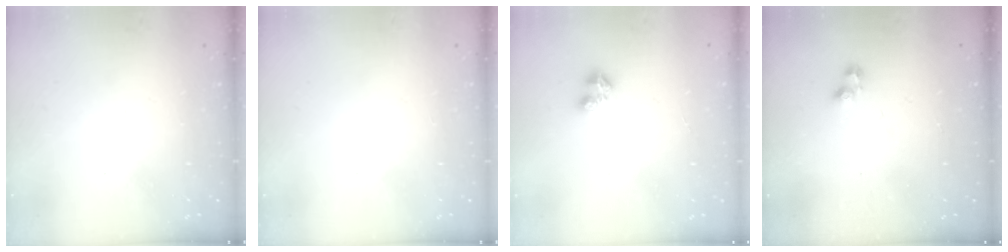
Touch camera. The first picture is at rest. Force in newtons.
{"total": 0.0}
{"total": 2.7, "press": 2.7, "slide": 0.3}
{"total": 1.9, "press": 1.9, "slide": 0.3}